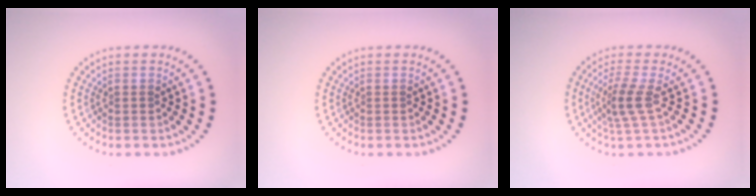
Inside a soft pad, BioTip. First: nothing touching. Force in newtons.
{"total": 0.0}
{"total": 2.4, "press": 1.8, "slide": 1.5}